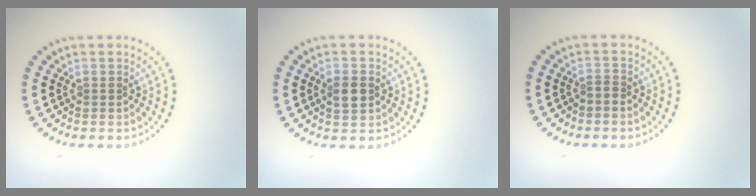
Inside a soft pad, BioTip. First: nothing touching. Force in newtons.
{"total": 2.1, "press": 2.1, "slide": 0.2}
{"total": 0.6, "press": 0.4, "slide": 0.4}